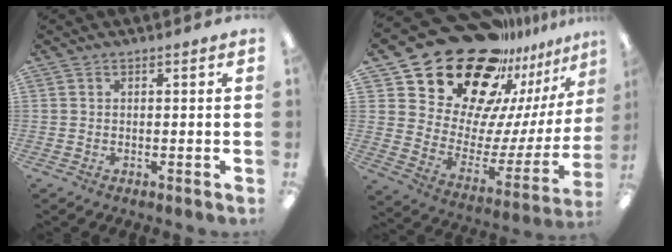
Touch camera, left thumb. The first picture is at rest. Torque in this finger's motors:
{"motor_torque": [2.07, 2.07, 1.38, -1.40, 0.21]}